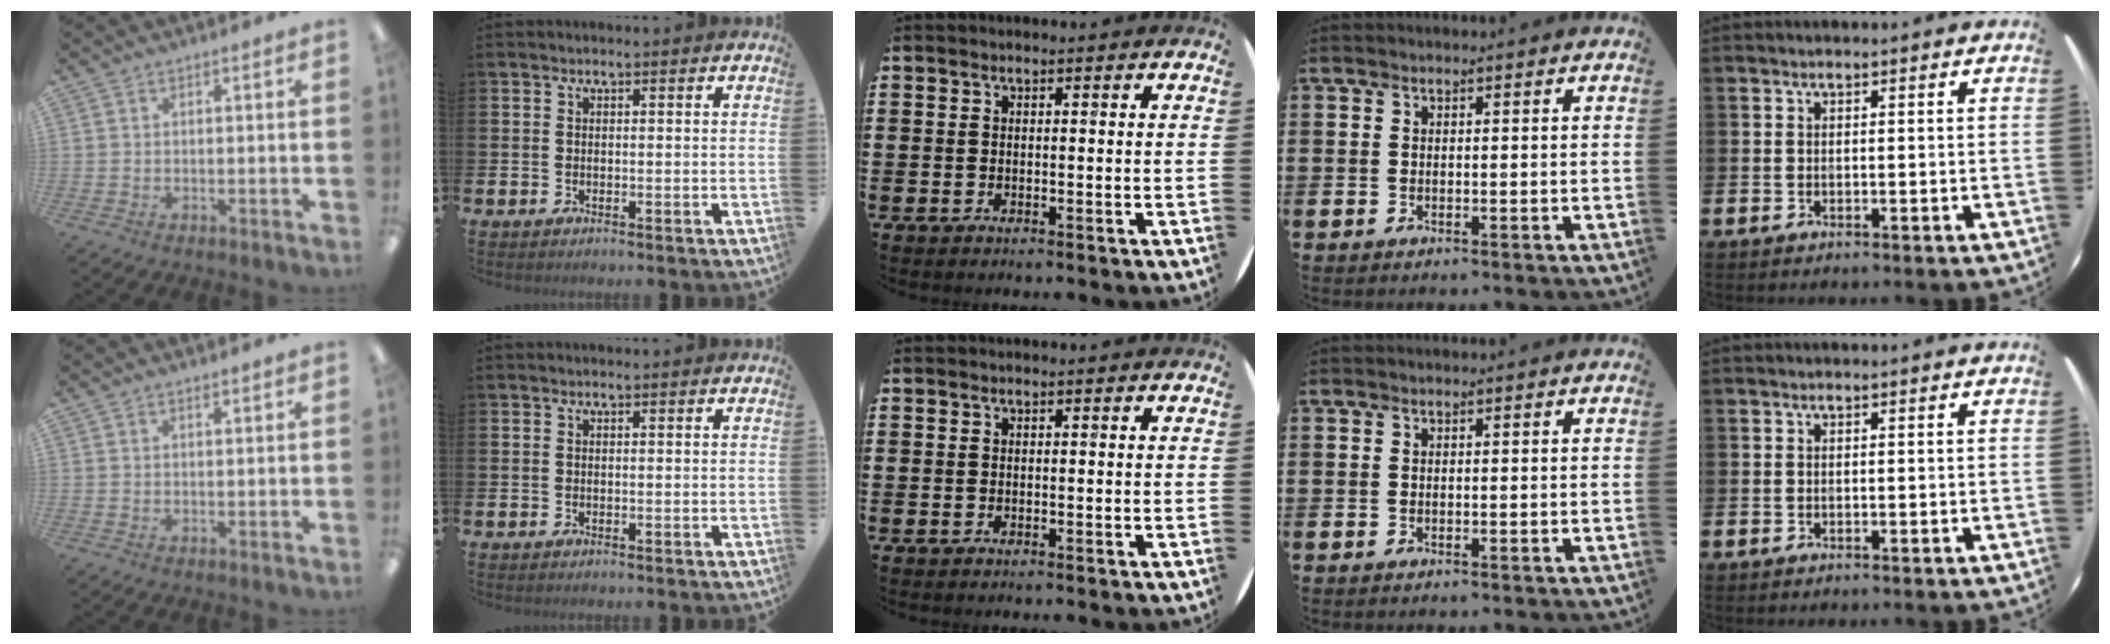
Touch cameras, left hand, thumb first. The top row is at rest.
{"thumb": {"total": 0.7, "force": [0.6, 0.1, 0.2], "torque": [-0.005, 0.000, 0.011]}}